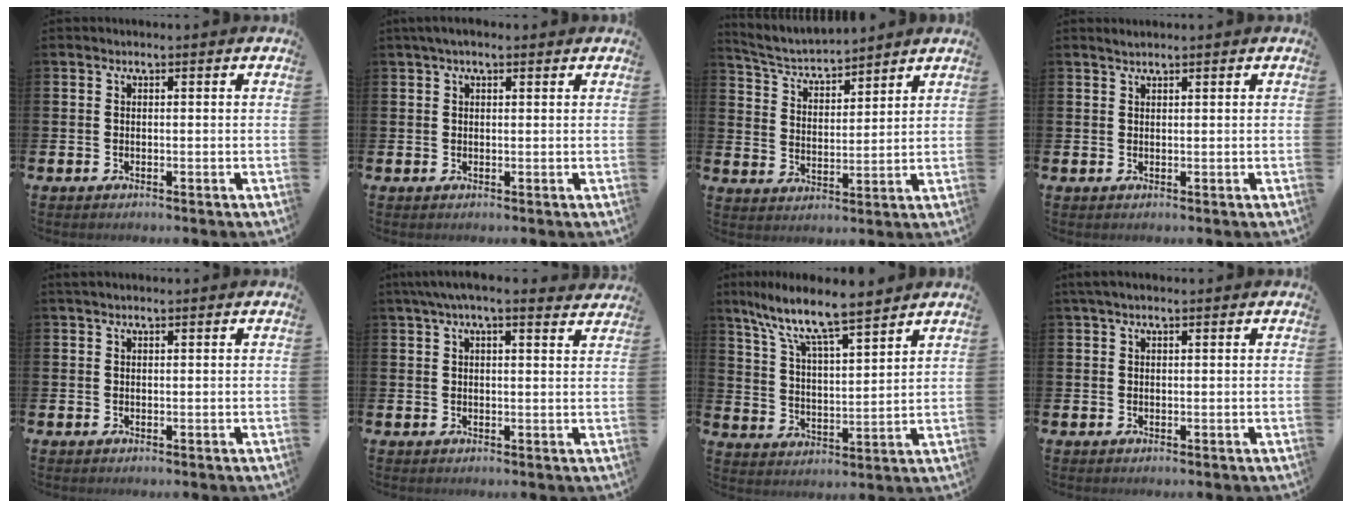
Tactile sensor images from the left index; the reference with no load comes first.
{"total": 2.0, "force": [1.3, 0.8, 1.2], "torque": [-0.013, 0.005, 0.020]}
{"total": 4.8, "force": [4.6, 0.9, 1.0], "torque": [-0.041, -0.031, 0.078]}
{"total": 1.2, "force": [1.1, 0.1, 0.3], "torque": [-0.002, 0.000, 0.020]}
{"total": 1.0, "force": [0.9, 0.2, 0.5], "torque": [-0.005, 0.001, 0.015]}
{"total": 4.7, "force": [4.1, 0.5, 2.3], "torque": [-0.050, -0.007, 0.072]}
{"total": 8.9, "force": [7.9, 1.1, 3.9], "torque": [-0.110, -0.048, 0.137]}
{"total": 1.8, "force": [1.3, 0.5, 1.2], "torque": [-0.020, 0.004, 0.022]}